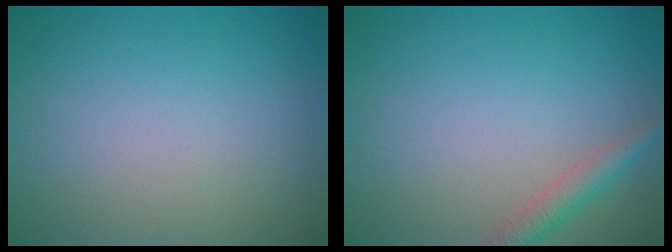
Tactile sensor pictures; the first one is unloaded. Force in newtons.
{"total": 2.4, "press": 2.4, "slide": 0.1}